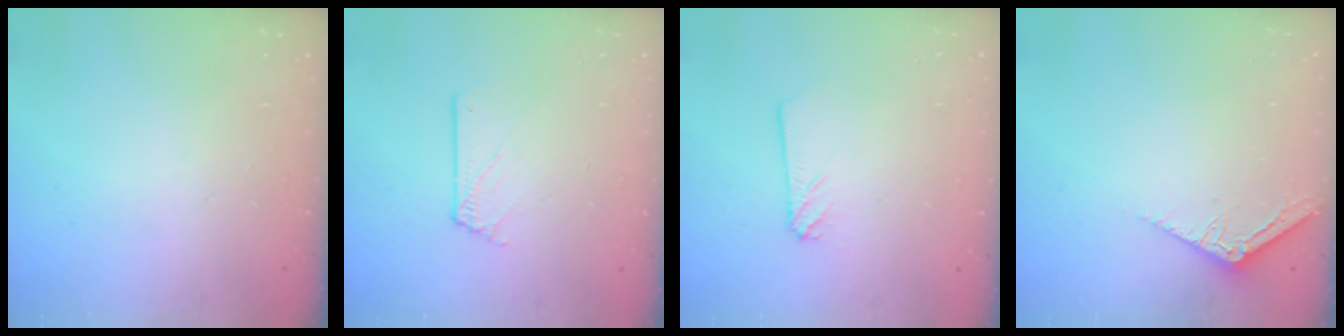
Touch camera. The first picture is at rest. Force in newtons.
{"total": 1.5, "press": 1.5, "slide": 0.1}
{"total": 2.4, "press": 2.4, "slide": 0.3}
{"total": 3.2, "press": 3.2, "slide": 0.3}